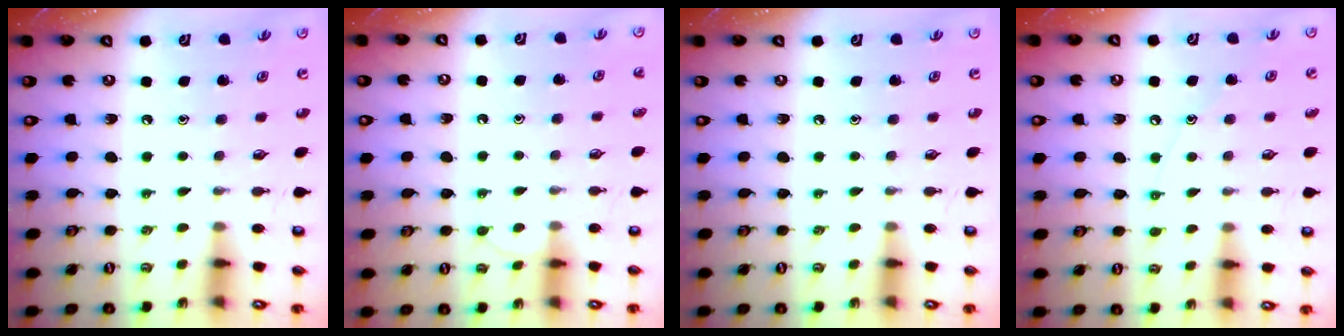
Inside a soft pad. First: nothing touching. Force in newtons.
{"total": 5.7, "press": 5.6, "slide": 0.6}
{"total": 0.0}
{"total": 5.6, "press": 5.6, "slide": 0.7}